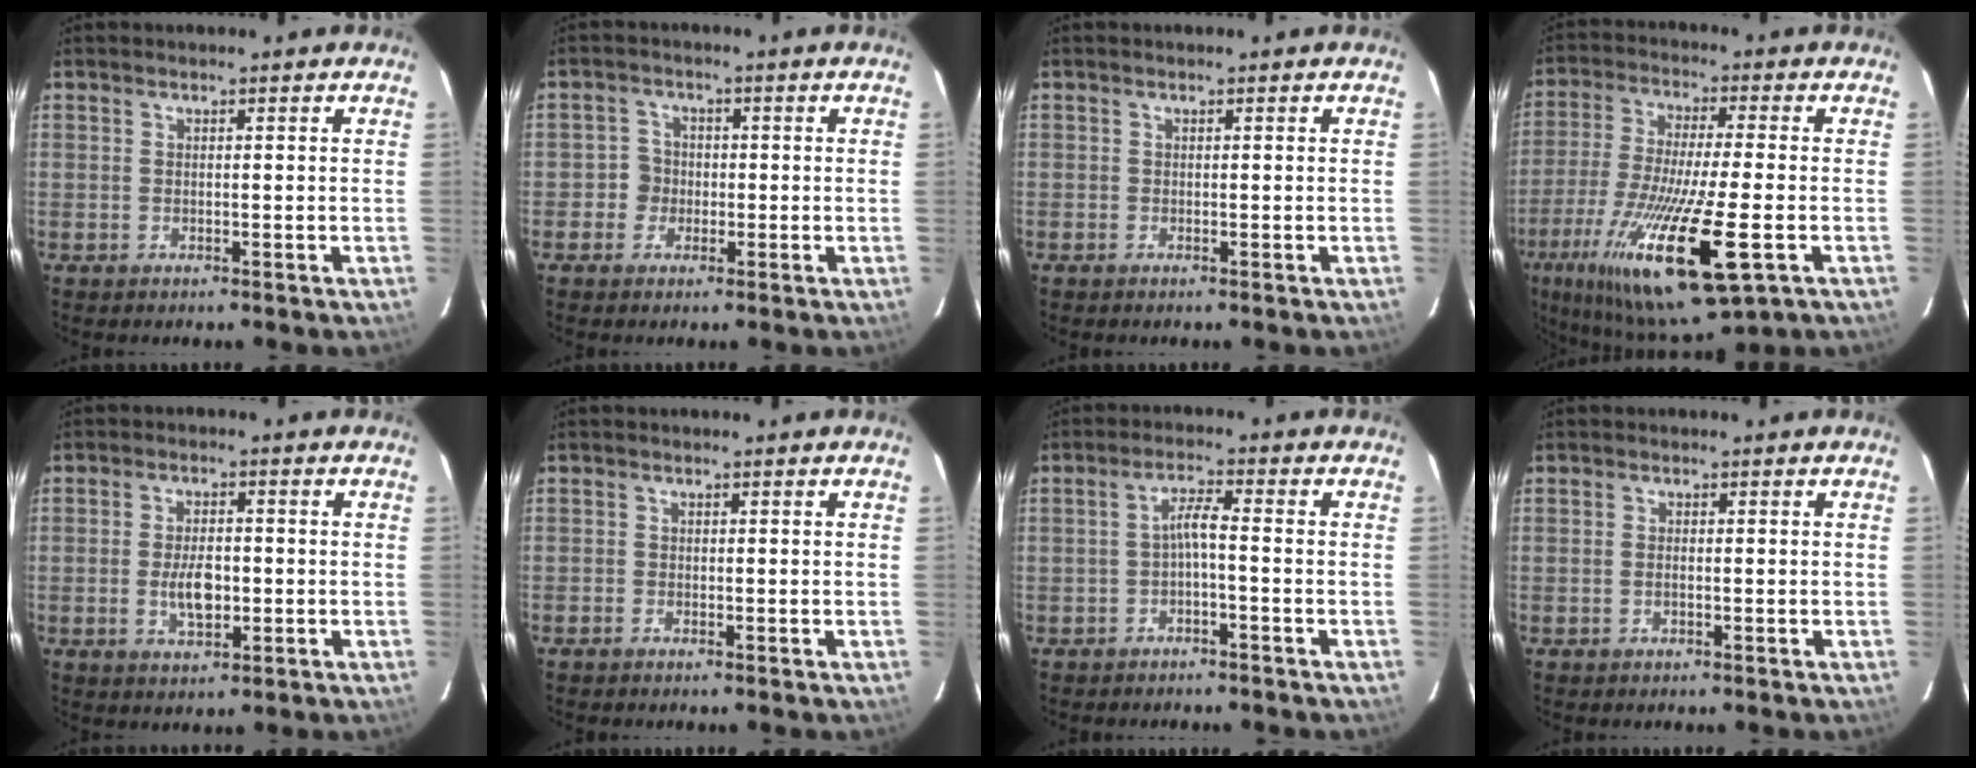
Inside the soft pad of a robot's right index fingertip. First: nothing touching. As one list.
[{"total": 3.4, "force": [-1.1, 3.3, 0.2], "torque": [0.002, 0.013, -0.021]}, {"total": 0.0}, {"total": 22.5, "force": [-9.8, 4.5, 19.8], "torque": [-0.394, -0.070, -0.174]}, {"total": 5.8, "force": [-1.1, 2.9, 4.9], "torque": [-0.094, -0.002, -0.017]}, {"total": 0.6, "force": [-0.5, 0.4, 0.0], "torque": [-0.004, 0.000, -0.011]}, {"total": 2.9, "force": [-1.4, 0.0, 2.6], "torque": [-0.055, 0.008, -0.026]}, {"total": 0.9, "force": [-0.3, 0.4, 0.8], "torque": [-0.018, 0.001, -0.006]}]